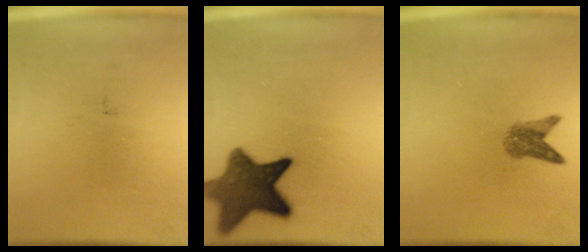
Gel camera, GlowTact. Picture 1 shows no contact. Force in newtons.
{"total": 11.5}
{"total": 2.9}